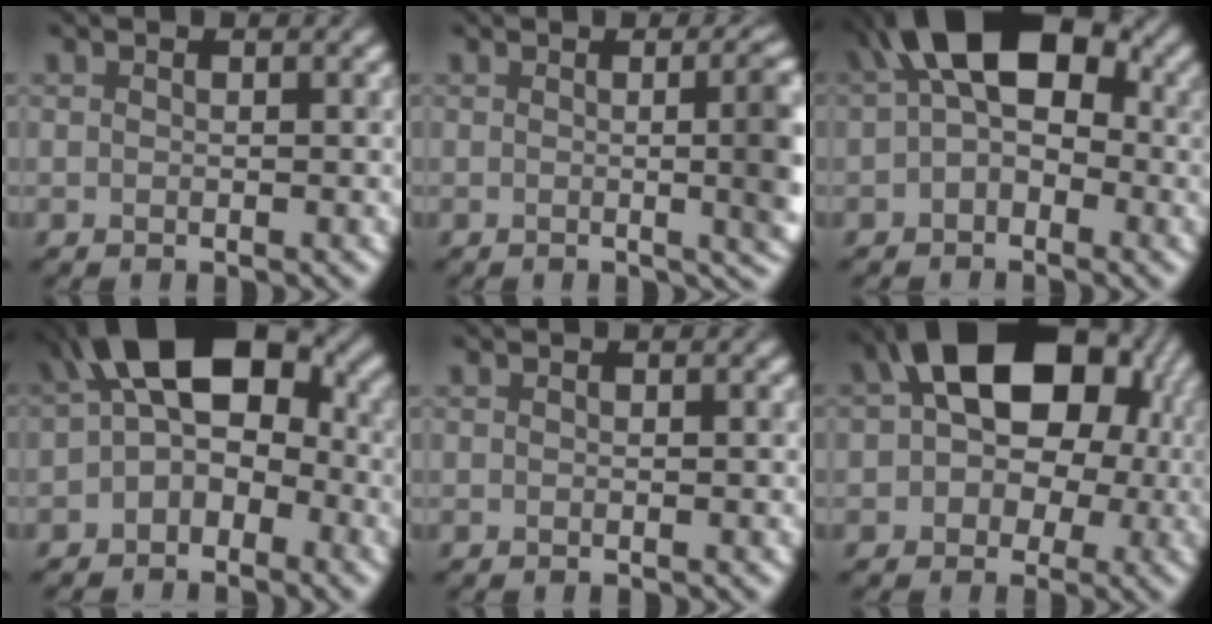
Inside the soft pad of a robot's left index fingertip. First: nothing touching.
{"total": 8.0, "force": [-0.2, 3.0, 7.4], "torque": [-0.056, 0.010, -0.006]}
{"total": 8.9, "force": [1.8, 5.0, 7.2], "torque": [-0.103, 0.040, 0.005]}
{"total": 9.8, "force": [0.8, 5.9, 7.8], "torque": [-0.107, 0.034, -0.007]}
{"total": 0.0}
{"total": 13.1, "force": [2.7, 9.3, 8.8], "torque": [-0.089, 0.021, 0.028]}